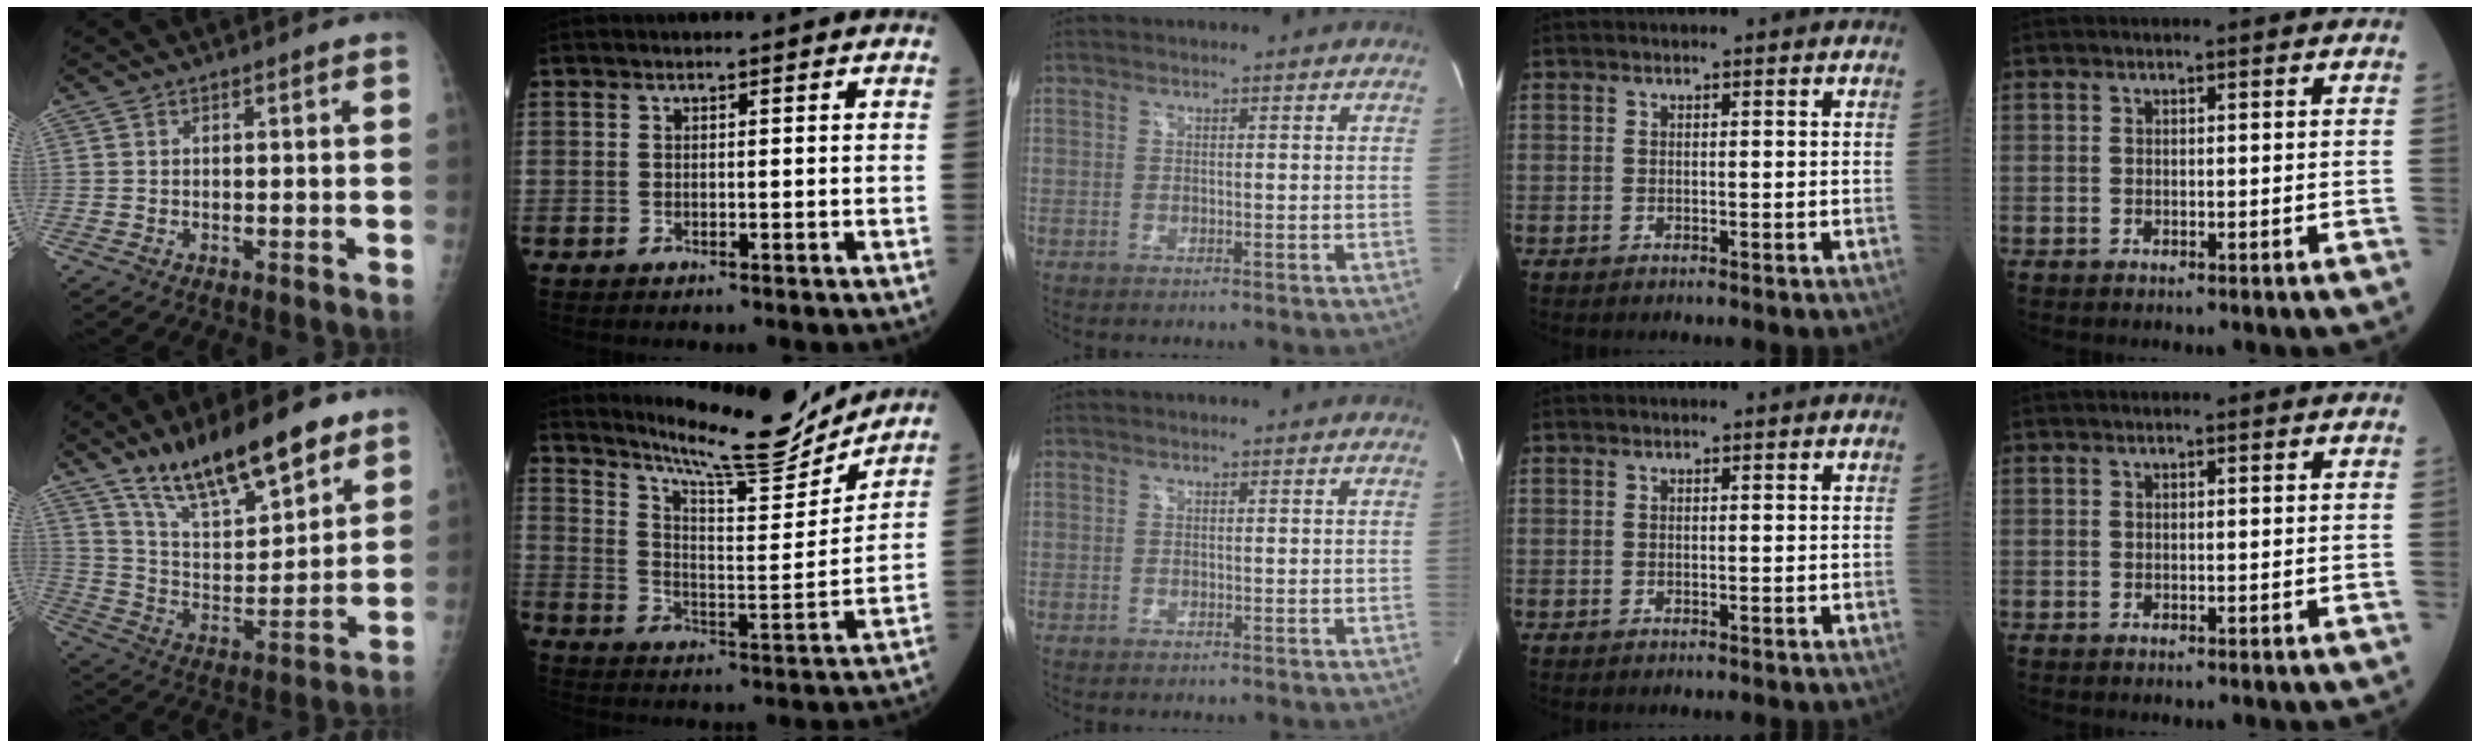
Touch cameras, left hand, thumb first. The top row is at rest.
{"thumb": {"total": 19.3, "force": [13.6, 6.2, 12.2], "torque": [-0.166, -0.069, 0.240]}, "index": {"total": 16.5, "force": [15.5, 0.6, 5.7], "torque": [-0.105, -0.028, 0.238]}}